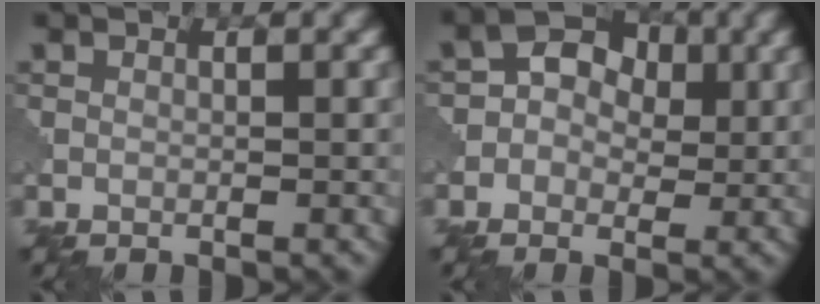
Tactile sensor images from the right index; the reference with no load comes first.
{"total": 4.6, "force": [0.3, 3.7, 2.7], "torque": [-0.026, 0.012, -0.013]}